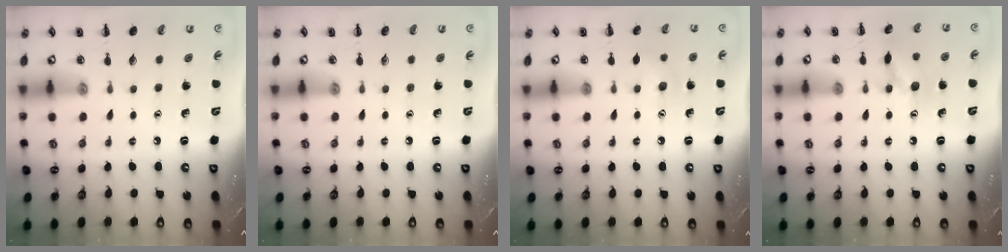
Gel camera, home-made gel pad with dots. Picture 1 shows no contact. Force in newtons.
{"total": 0.0}
{"total": 7.2, "press": 7.0, "slide": 1.8}
{"total": 9.5, "press": 9.5, "slide": 0.5}